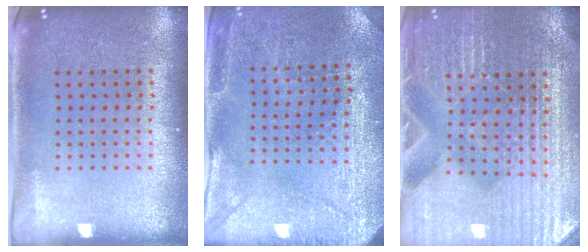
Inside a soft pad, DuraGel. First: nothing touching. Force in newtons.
{"total": 2.9, "press": 2.8, "slide": 0.6}
{"total": 4.8, "press": 4.6, "slide": 1.5}